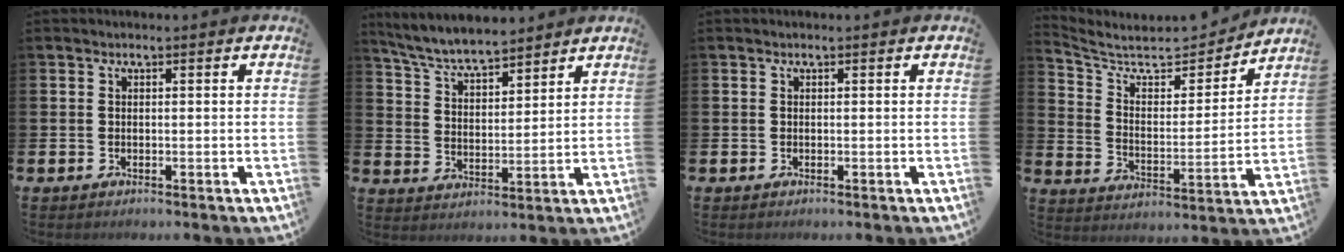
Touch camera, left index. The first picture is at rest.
{"total": 6.2, "force": [6.0, 1.0, 1.5], "torque": [-0.058, -0.031, 0.106]}
{"total": 0.0}
{"total": 6.8, "force": [6.1, 2.2, 1.8], "torque": [-0.064, -0.056, 0.099]}